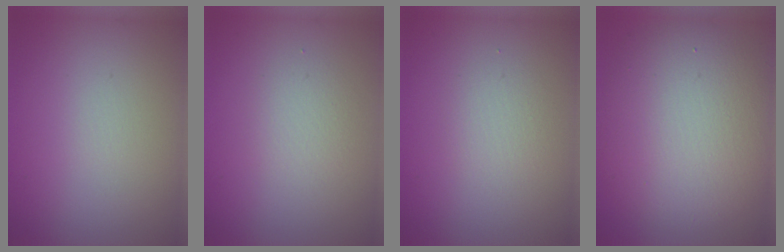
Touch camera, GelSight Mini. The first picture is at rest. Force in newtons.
{"total": 1.6, "press": 1.6, "slide": 0.2}
{"total": 1.4, "press": 1.4, "slide": 0.1}
{"total": 10.4, "press": 10.4, "slide": 0.3}